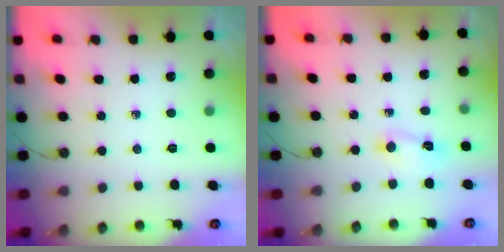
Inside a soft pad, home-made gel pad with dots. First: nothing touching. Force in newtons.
{"total": 1.8, "press": 1.8, "slide": 0.3}